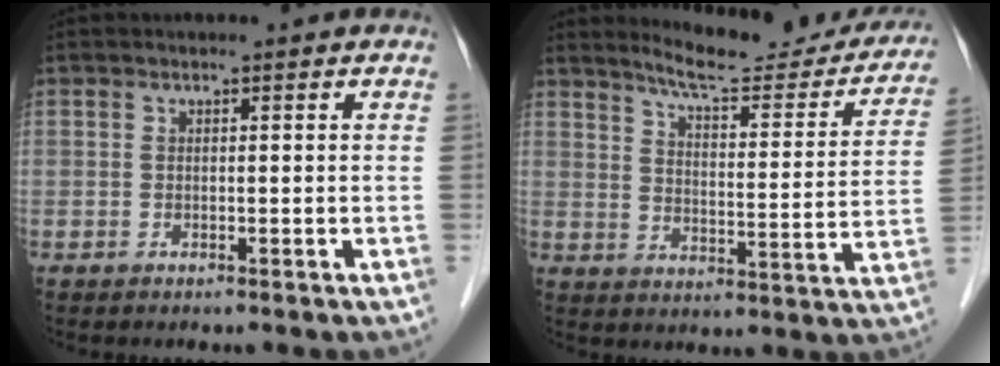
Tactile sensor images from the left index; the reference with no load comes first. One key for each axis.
{"total": 18.0, "fx": 16.6, "fy": 2.9, "fz": 6.3, "tx": -0.075, "ty": -0.049, "tz": 0.205}